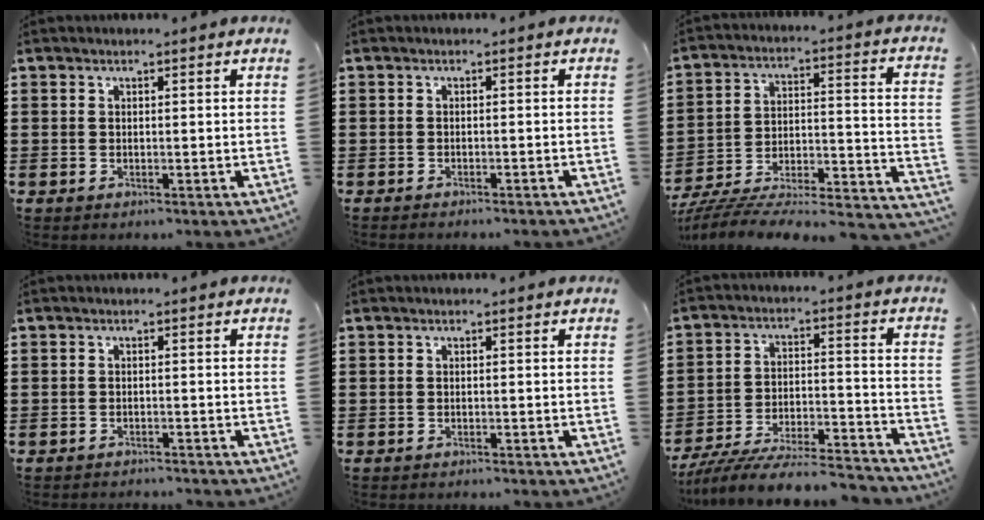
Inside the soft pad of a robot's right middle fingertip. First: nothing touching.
{"total": 1.0, "force": [-1.0, 0.0, 0.0], "torque": [-0.003, 0.002, -0.021]}
{"total": 5.1, "force": [-4.6, 1.0, 1.8], "torque": [-0.033, -0.015, -0.097]}
{"total": 1.6, "force": [-1.6, 0.1, -0.1], "torque": [-0.002, 0.003, -0.036]}
{"total": 0.8, "force": [-0.8, 0.1, 0.0], "torque": [-0.001, 0.002, -0.017]}
{"total": 9.0, "force": [-8.4, 1.0, 3.0], "torque": [-0.049, 0.012, -0.165]}